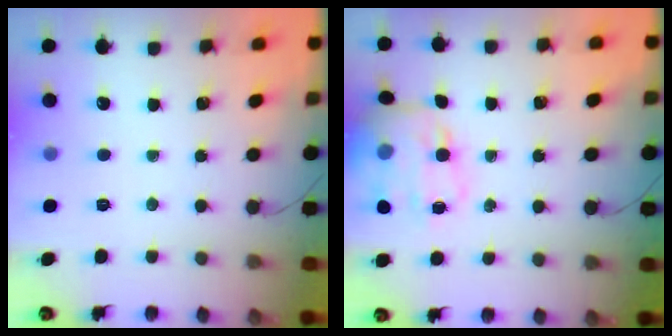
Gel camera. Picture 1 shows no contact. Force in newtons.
{"total": 13.8, "press": 13.6, "slide": 2.3}